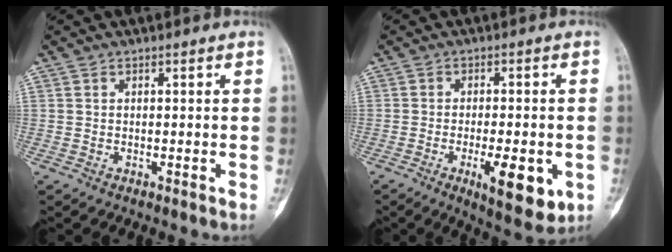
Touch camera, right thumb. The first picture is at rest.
{"total": 10.5, "force": [-3.5, 3.7, 9.2], "torque": [-0.120, -0.008, -0.044]}